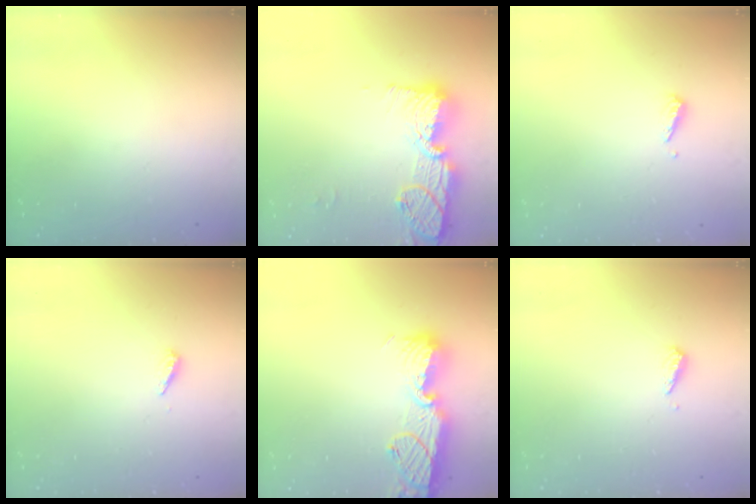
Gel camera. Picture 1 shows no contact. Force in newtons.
{"total": 15.1, "press": 15.0, "slide": 1.0}
{"total": 2.9, "press": 2.9, "slide": 0.4}
{"total": 2.9, "press": 2.9, "slide": 0.3}
{"total": 12.9, "press": 12.8, "slide": 1.2}
{"total": 3.0, "press": 3.0, "slide": 0.2}